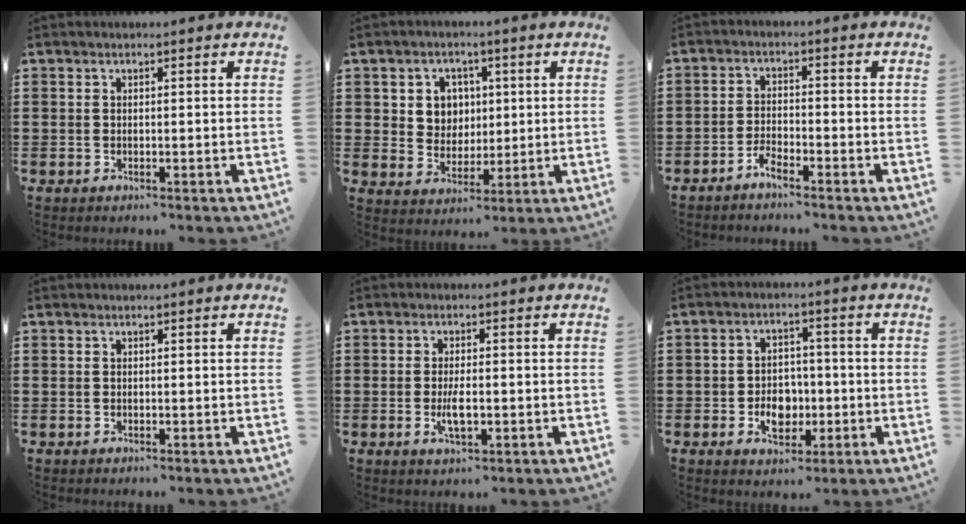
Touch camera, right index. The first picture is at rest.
{"total": 5.3, "force": [1.4, 4.9, 1.5], "torque": [-0.046, 0.012, 0.022]}
{"total": 2.4, "force": [-2.3, 0.3, 0.9], "torque": [-0.028, 0.002, -0.047]}
{"total": 0.0}
{"total": 3.7, "force": [-0.8, 1.2, 3.4], "torque": [-0.067, -0.002, -0.016]}
{"total": 5.3, "force": [-1.5, 4.0, 3.1], "torque": [-0.045, 0.004, -0.030]}